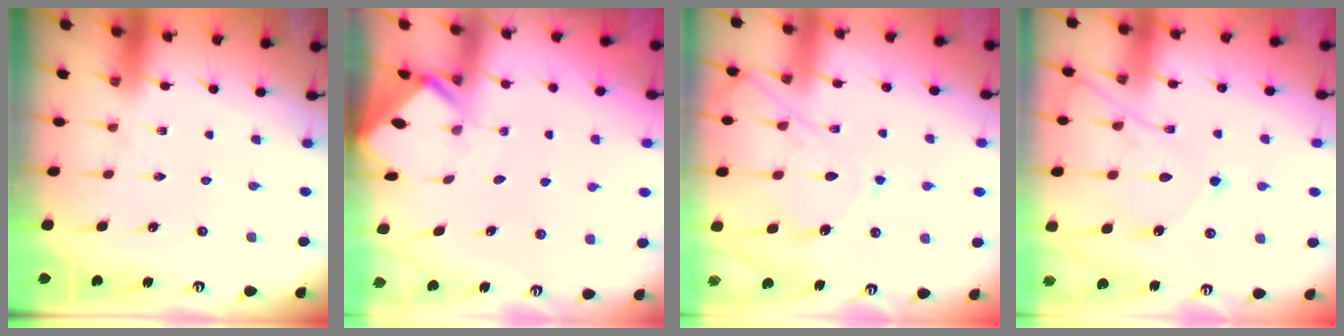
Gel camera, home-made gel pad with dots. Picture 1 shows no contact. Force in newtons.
{"total": 2.6, "press": 2.5, "slide": 0.3}
{"total": 12.5, "press": 12.5, "slide": 1.0}
{"total": 13.6, "press": 13.5, "slide": 1.5}